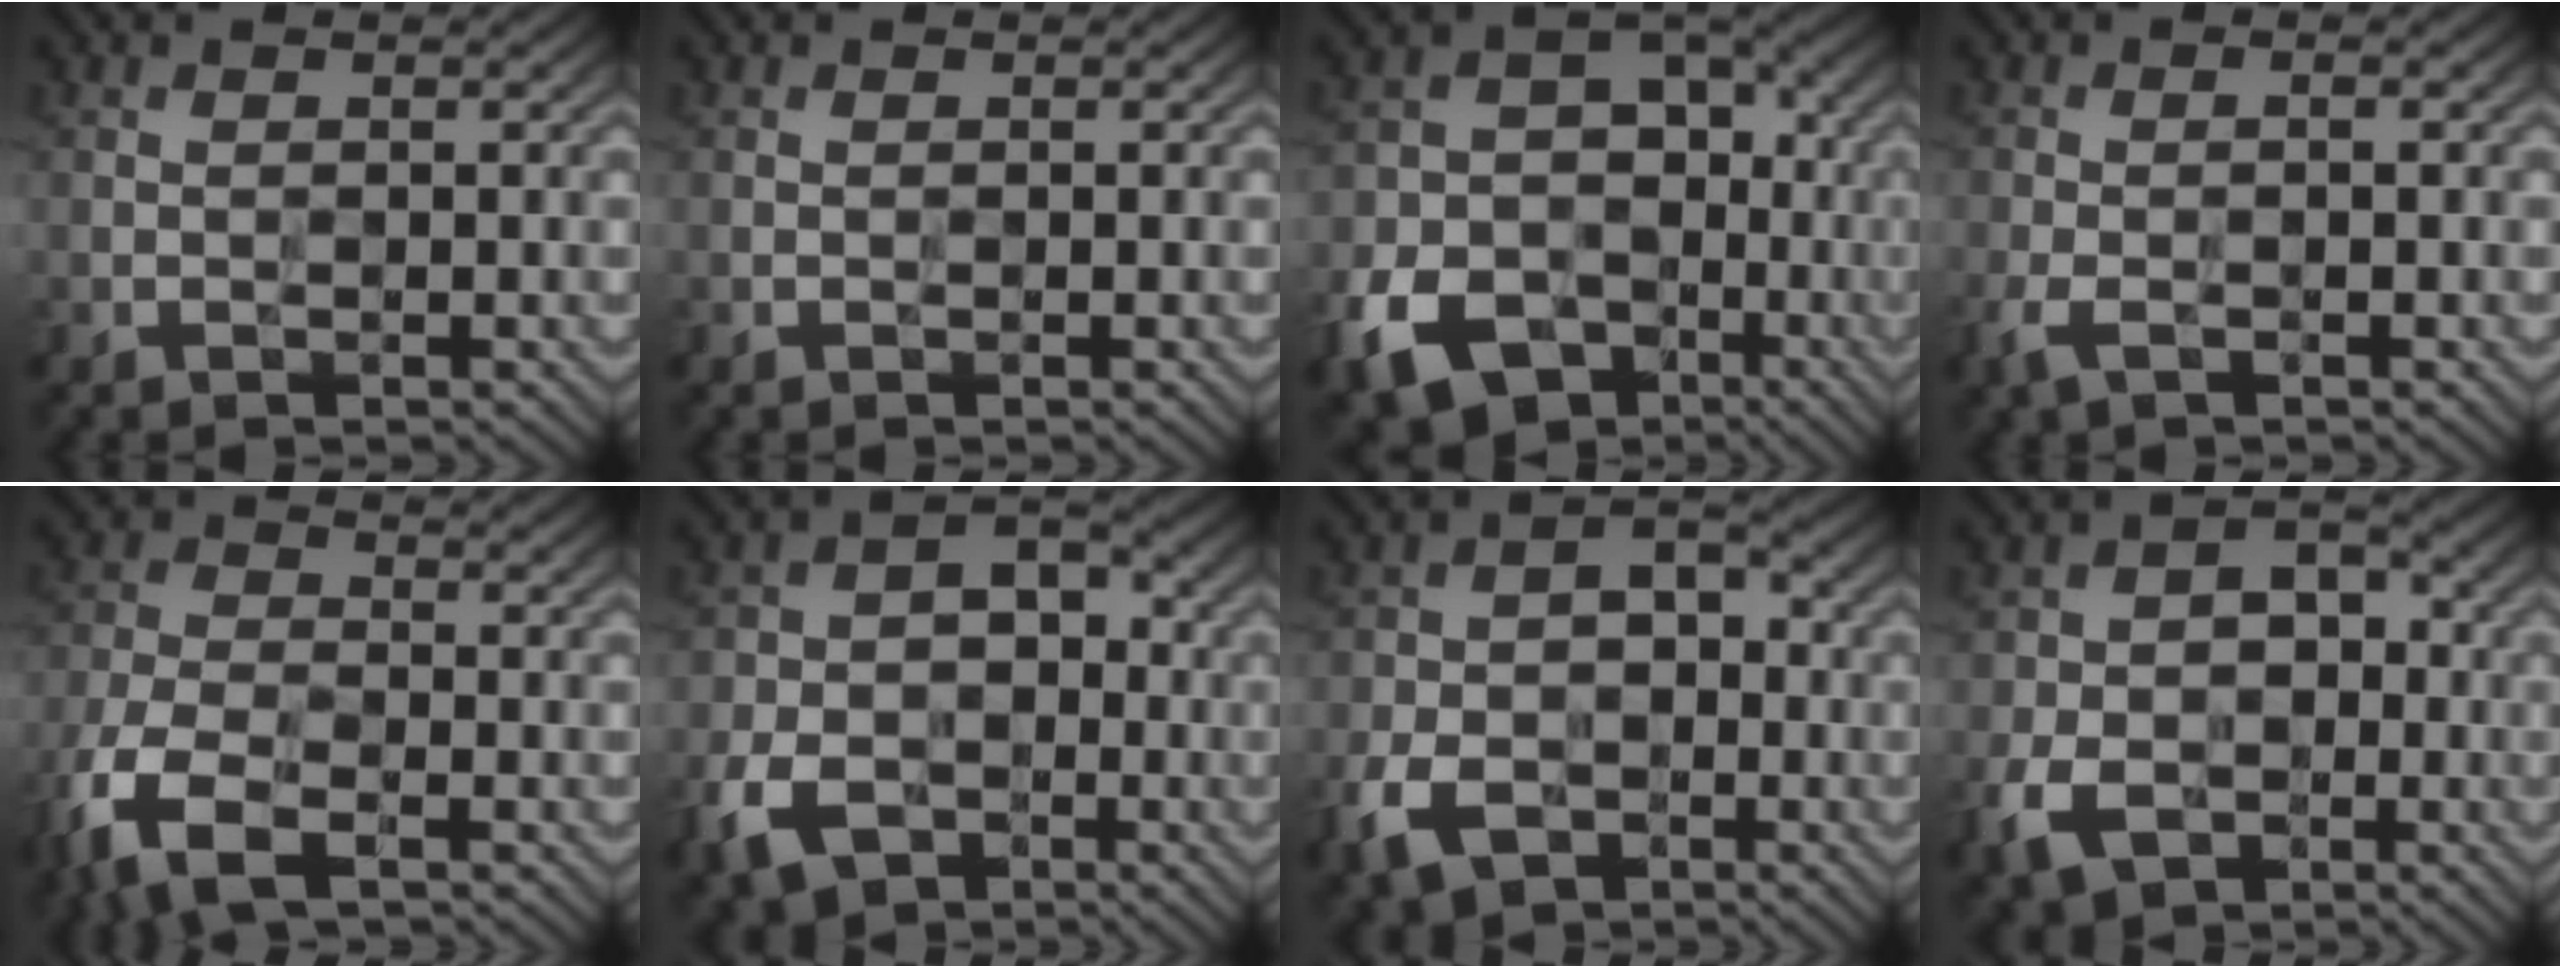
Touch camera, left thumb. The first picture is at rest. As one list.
[{"total": 0.0}, {"total": 14.2, "force": [-6.1, 10.3, 7.6], "torque": [-0.156, -0.033, -0.110]}, {"total": 2.8, "force": [-1.3, 1.0, 2.2], "torque": [-0.056, -0.004, -0.031]}, {"total": 9.1, "force": [-5.4, 4.1, 6.1], "torque": [-0.147, -0.017, -0.118]}, {"total": 10.8, "force": [-4.7, 7.5, 6.2], "torque": [-0.124, -0.021, -0.099]}, {"total": 9.9, "force": [-4.2, 6.7, 5.9], "torque": [-0.120, -0.016, -0.087]}, {"total": 9.4, "force": [-3.5, 6.8, 5.4], "torque": [-0.108, -0.017, -0.072]}]